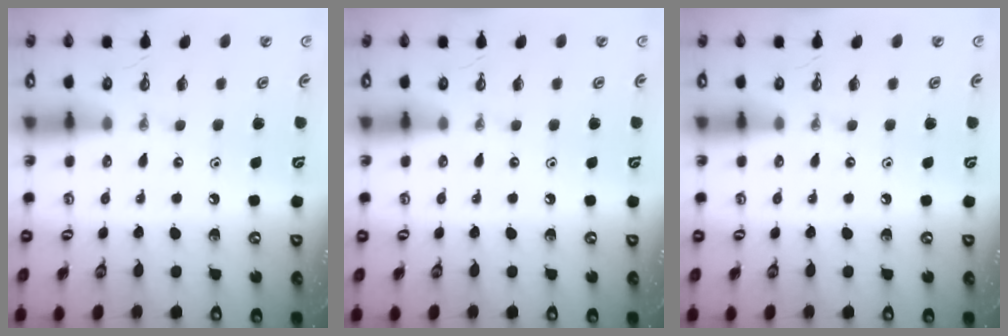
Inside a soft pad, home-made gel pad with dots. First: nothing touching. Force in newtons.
{"total": 0.0}
{"total": 0.0}